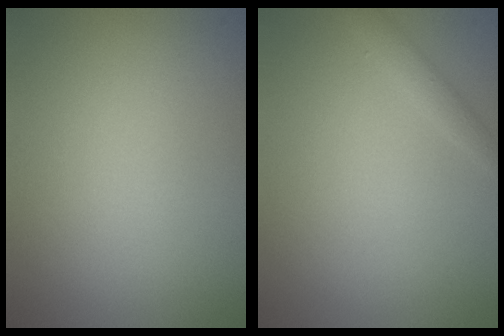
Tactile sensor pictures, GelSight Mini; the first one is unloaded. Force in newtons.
{"total": 1.1, "press": 1.1, "slide": 0.1}